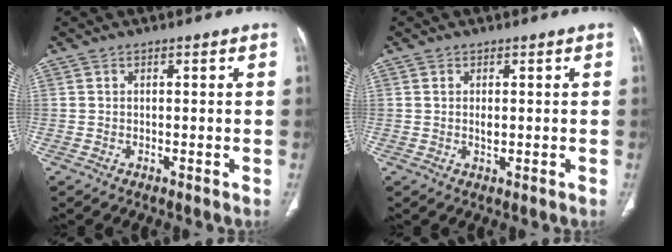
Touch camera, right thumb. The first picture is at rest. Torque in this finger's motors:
{"motor_torque": [0.66, 0.55, 0.03, -0.27, -0.05]}